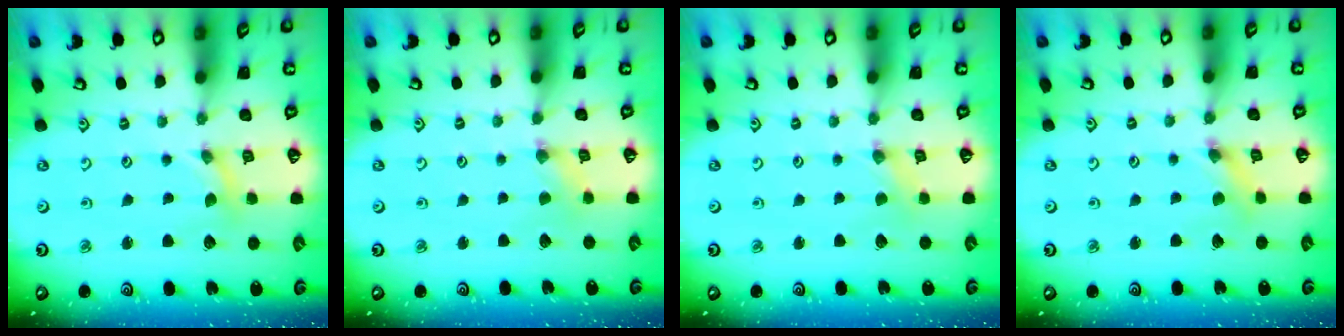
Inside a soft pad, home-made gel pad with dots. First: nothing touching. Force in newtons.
{"total": 0.7, "press": 0.7, "slide": 0.2}
{"total": 0.0}
{"total": 2.0, "press": 2.0, "slide": 0.1}